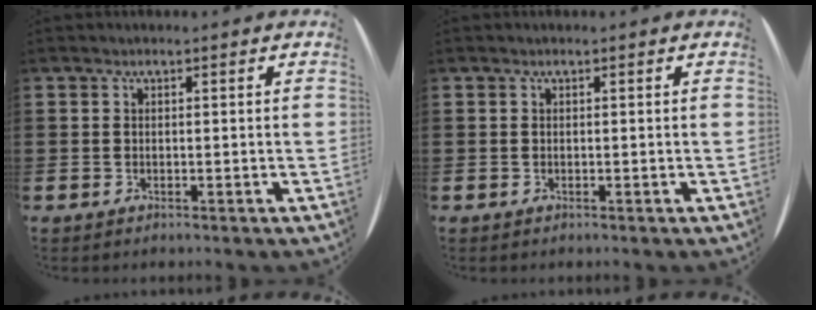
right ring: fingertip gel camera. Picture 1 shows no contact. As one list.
[{"total": 0.0}]